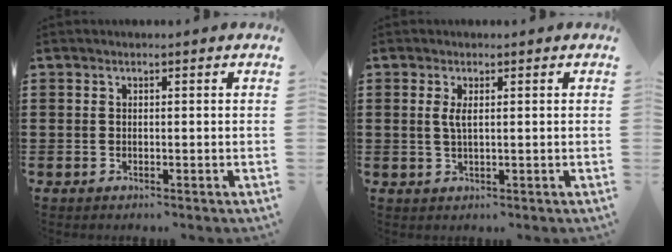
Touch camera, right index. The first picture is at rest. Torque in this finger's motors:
{"motor_torque": [0.40, -0.05, 0.27, 0.08]}